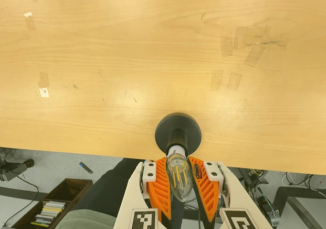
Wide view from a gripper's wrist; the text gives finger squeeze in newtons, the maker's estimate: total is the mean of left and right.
{"total": 20.3, "left": 21.0, "right": 19.5}